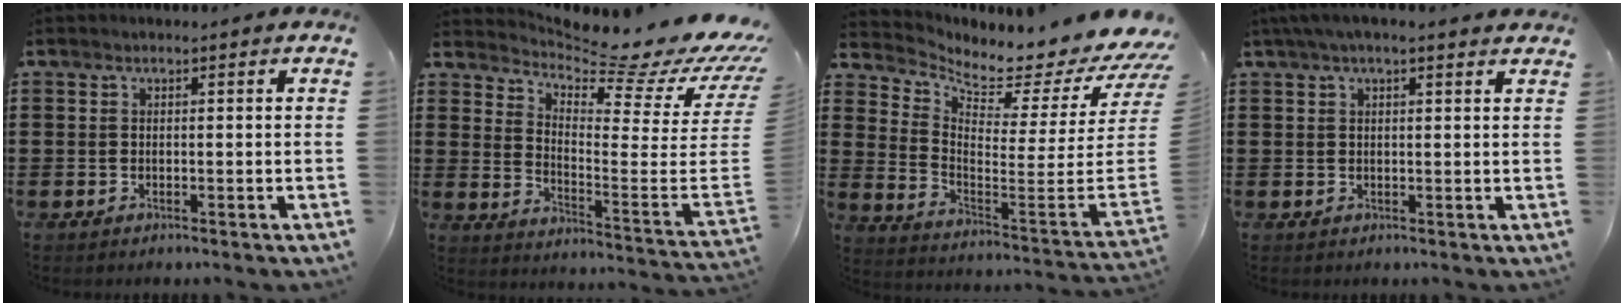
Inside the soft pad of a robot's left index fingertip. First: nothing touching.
{"total": 6.4, "force": [5.6, 0.5, 3.1], "torque": [-0.066, -0.069, 0.085]}
{"total": 3.6, "force": [3.2, 0.7, 1.4], "torque": [-0.040, -0.058, 0.044]}
{"total": 2.8, "force": [1.9, 0.8, 1.9], "torque": [-0.041, 0.008, 0.034]}